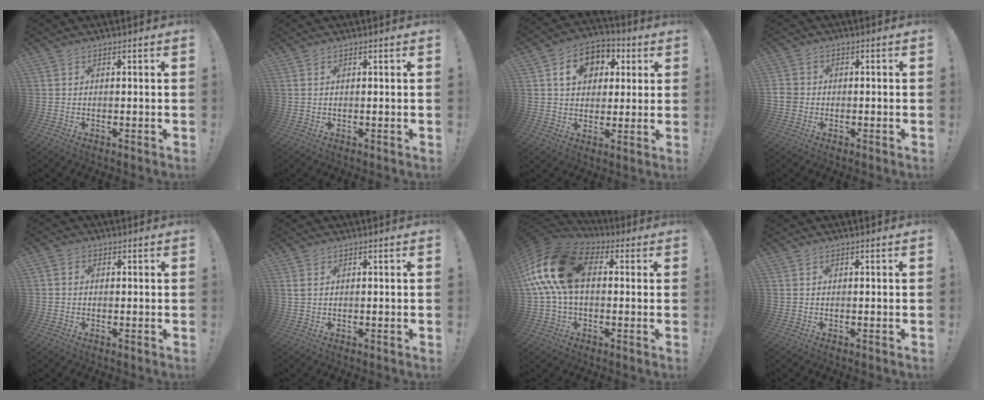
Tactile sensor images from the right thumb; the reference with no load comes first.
{"total": 0.5, "force": [0.3, -0.1, 0.4], "torque": [-0.009, 0.000, 0.005]}
{"total": 10.3, "force": [3.4, 8.1, 5.3], "torque": [-0.079, 0.000, 0.065]}
{"total": 3.2, "force": [-1.5, 2.6, 1.1], "torque": [-0.022, 0.009, -0.027]}
{"total": 1.8, "force": [-0.4, 1.5, 0.9], "torque": [-0.019, 0.006, -0.006]}
{"total": 1.4, "force": [0.6, 0.7, 1.1], "torque": [-0.023, 0.002, 0.011]}
{"total": 19.1, "force": [3.3, 11.7, 14.7], "torque": [-0.281, 0.019, 0.063]}
{"total": 0.0}